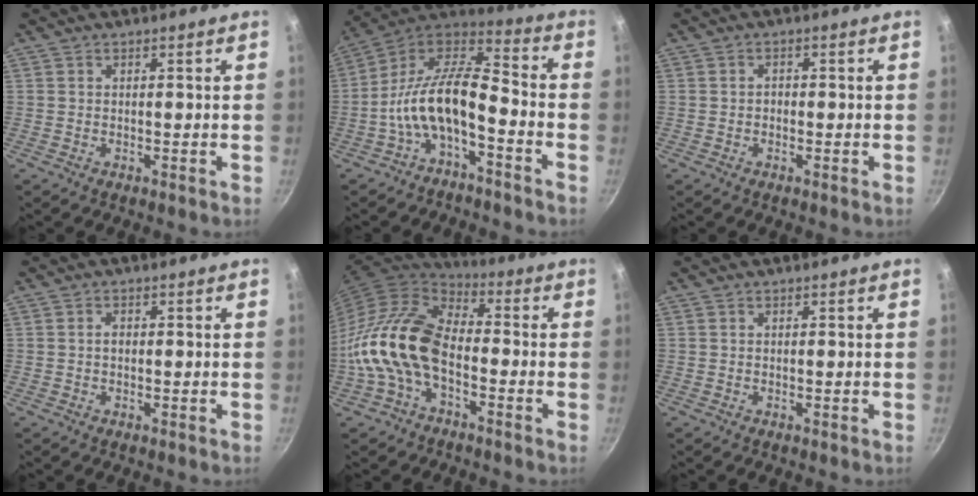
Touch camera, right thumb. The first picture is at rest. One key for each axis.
{"total": 15.0, "fx": -5.2, "fy": 6.5, "fz": 12.5, "tx": -0.237, "ty": 0.065, "tz": -0.111}
{"total": 1.0, "fx": -0.4, "fy": 0.8, "fz": 0.4, "tx": -0.006, "ty": 0.004, "tz": -0.008}
{"total": 1.1, "fx": -0.1, "fy": 0.8, "fz": 0.8, "tx": -0.011, "ty": 0.006, "tz": -0.001}
{"total": 15.5, "fx": -4.4, "fy": 9.2, "fz": 11.7, "tx": -0.205, "ty": 0.046, "tz": -0.102}
{"total": 0.0}